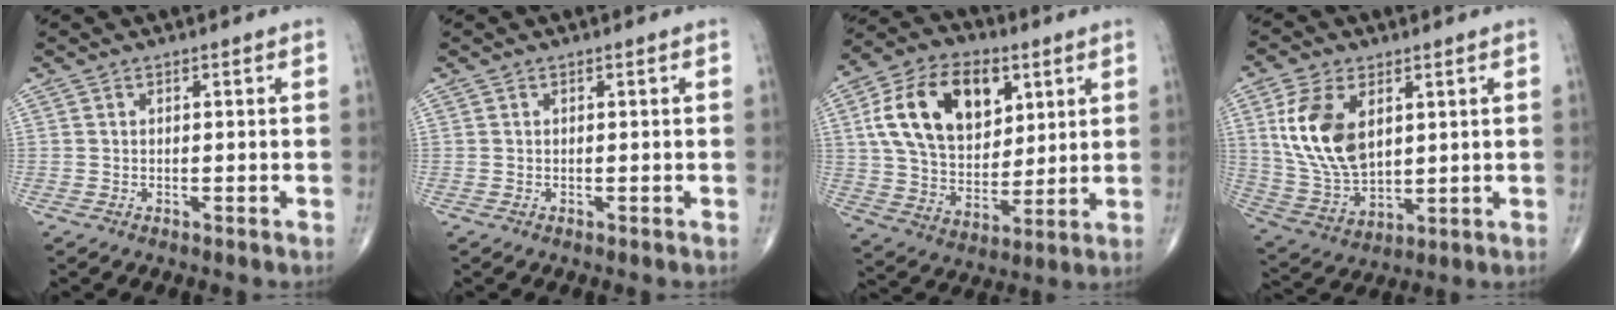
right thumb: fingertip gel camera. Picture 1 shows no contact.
{"total": 0.0}
{"total": 19.6, "force": [6.8, 12.5, 13.5], "torque": [-0.206, -0.013, 0.121]}
{"total": 14.3, "force": [4.2, 8.4, 10.8], "torque": [-0.205, -0.015, 0.093]}